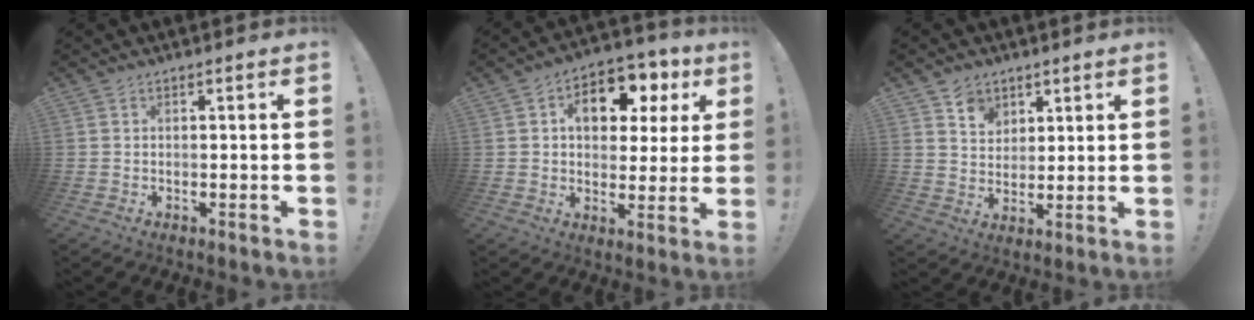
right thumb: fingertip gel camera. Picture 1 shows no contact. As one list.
[{"total": 13.9, "force": [5.1, 9.2, 9.1], "torque": [-0.120, -0.014, 0.090]}, {"total": 6.9, "force": [4.3, 5.3, 1.5], "torque": [-0.021, -0.029, 0.082]}]